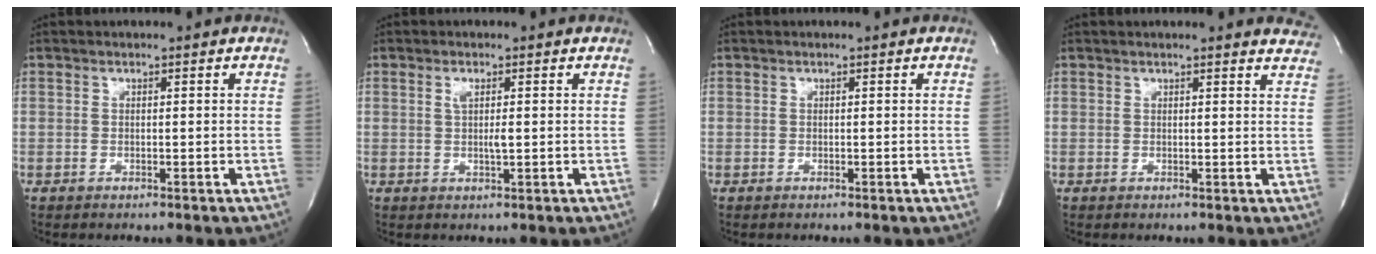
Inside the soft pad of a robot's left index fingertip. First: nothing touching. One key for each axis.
{"total": 2.2, "fx": 0.3, "fy": 0.3, "fz": 2.2, "tx": -0.046, "ty": -0.002, "tz": 0.006}
{"total": 0.0}
{"total": 9.5, "fx": 9.2, "fy": 1.7, "fz": 1.9, "tx": 0.003, "ty": -0.020, "tz": 0.071}